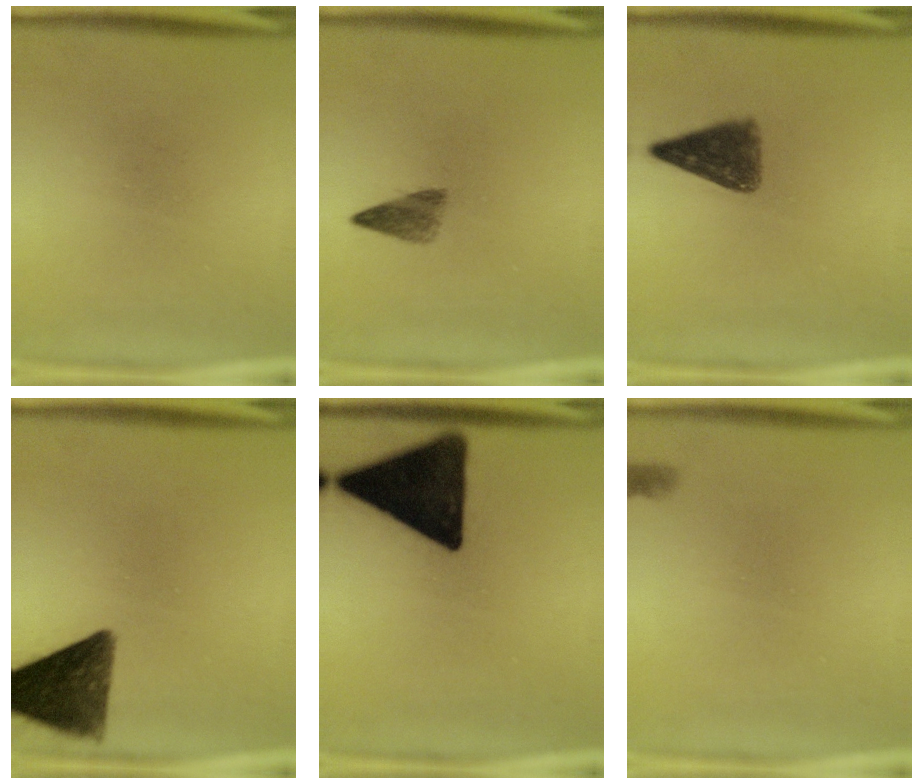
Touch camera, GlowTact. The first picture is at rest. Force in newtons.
{"total": 2.8}
{"total": 6.2}
{"total": 11.8}
{"total": 17.3}
{"total": 0.7}